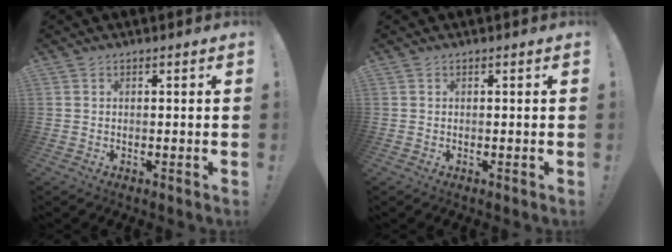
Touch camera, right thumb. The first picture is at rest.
{"total": 0.0}